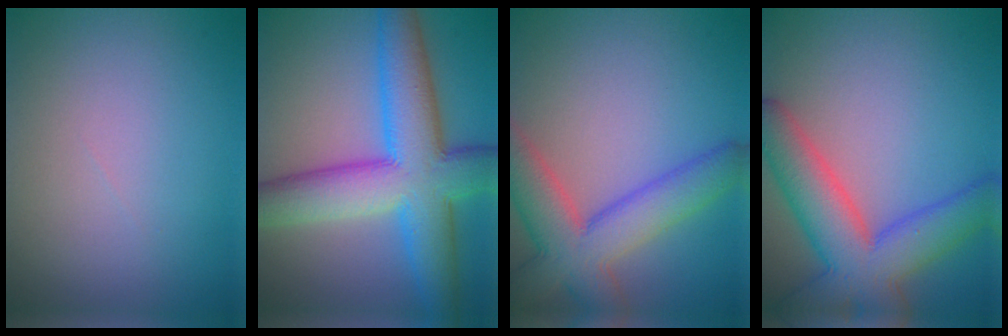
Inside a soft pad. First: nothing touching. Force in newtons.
{"total": 11.1, "press": 11.1, "slide": 0.1}
{"total": 7.7, "press": 7.7, "slide": 0.4}
{"total": 8.6, "press": 8.6, "slide": 0.4}